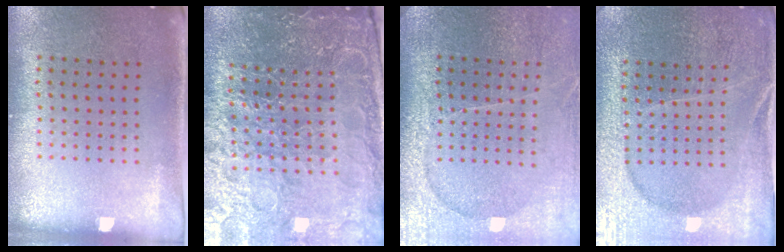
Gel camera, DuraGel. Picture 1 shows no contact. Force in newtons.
{"total": 5.7, "press": 5.2, "slide": 2.3}
{"total": 4.1, "press": 3.6, "slide": 2.0}
{"total": 4.1, "press": 4.0, "slide": 1.2}